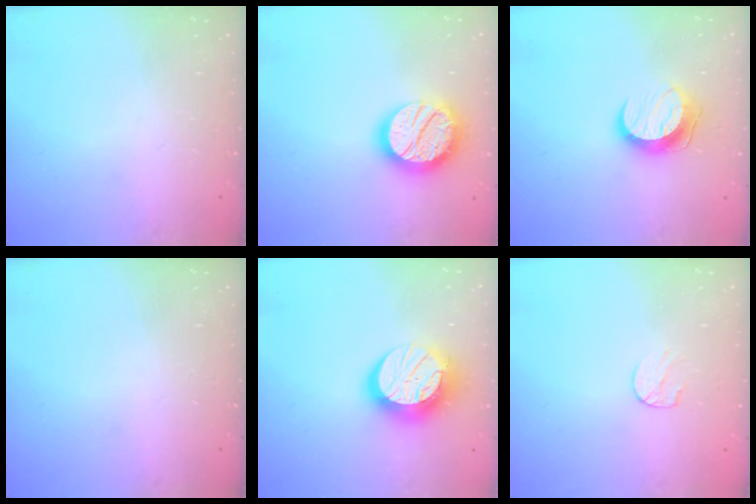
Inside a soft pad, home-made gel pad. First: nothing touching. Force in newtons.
{"total": 20.2, "press": 20.1, "slide": 1.3}
{"total": 9.9, "press": 9.9, "slide": 0.2}
{"total": 0.0}
{"total": 14.8, "press": 14.8, "slide": 0.7}
{"total": 6.6, "press": 6.5, "slide": 0.7}